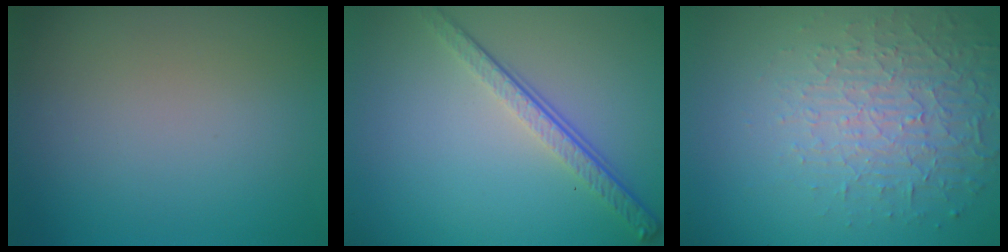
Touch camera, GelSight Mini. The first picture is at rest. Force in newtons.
{"total": 4.0, "press": 2.8, "slide": 2.8}
{"total": 4.9, "press": 3.2, "slide": 3.7}